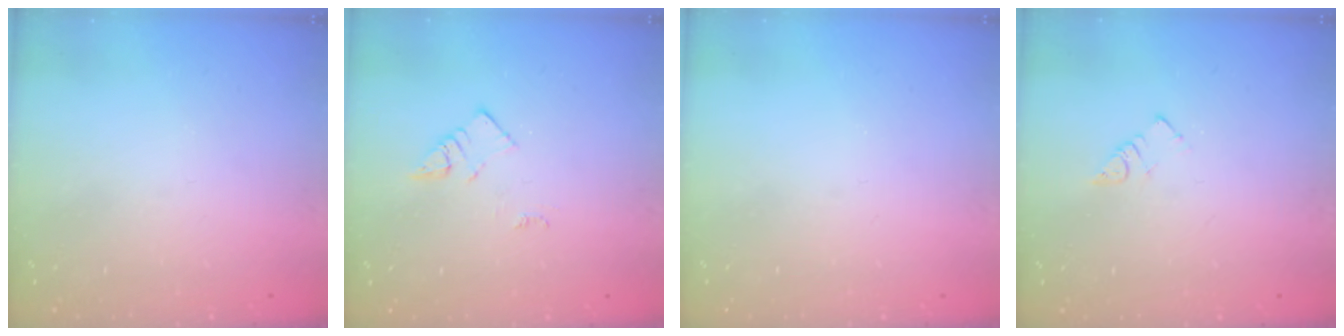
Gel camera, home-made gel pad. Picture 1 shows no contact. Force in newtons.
{"total": 2.7, "press": 2.6, "slide": 0.4}
{"total": 0.0}
{"total": 2.5, "press": 2.5, "slide": 0.1}